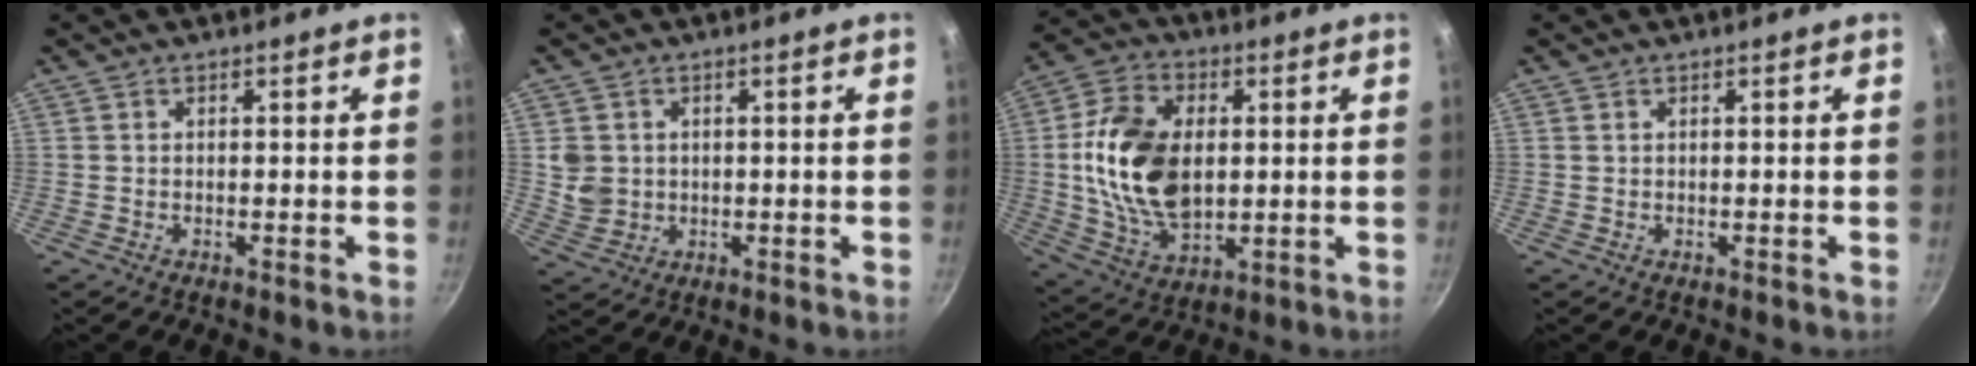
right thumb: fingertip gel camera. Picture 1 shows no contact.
{"total": 5.3, "force": [0.5, 4.8, 2.3], "torque": [-0.028, 0.000, 0.017]}
{"total": 18.4, "force": [1.2, 11.9, 14.0], "torque": [-0.242, -0.001, 0.024]}
{"total": 0.0}